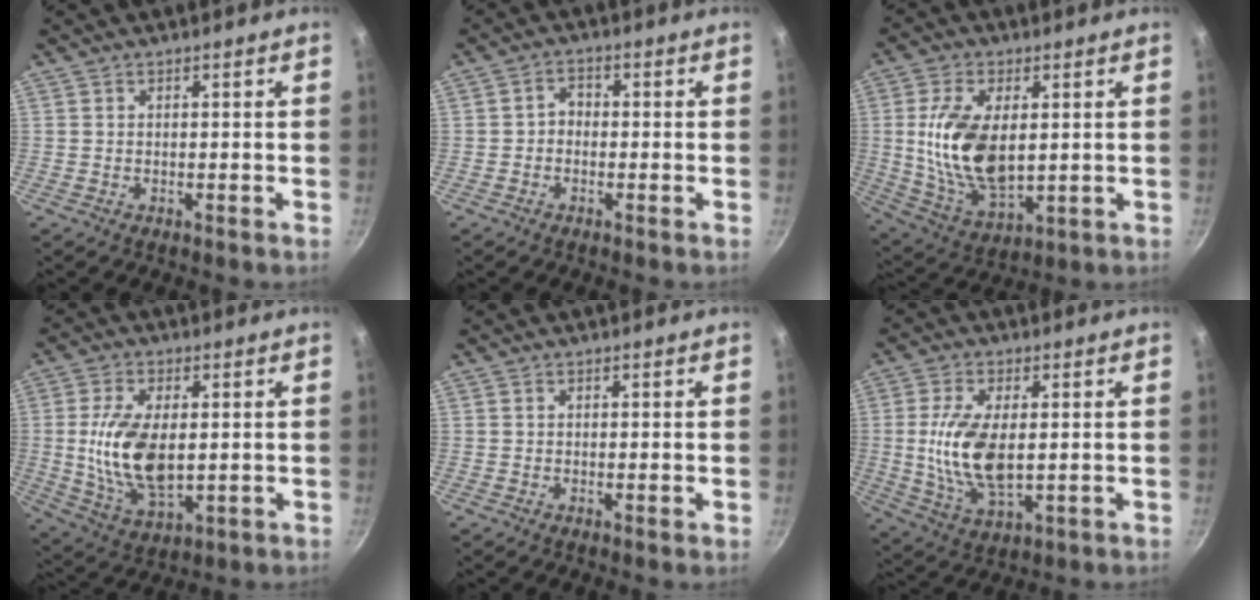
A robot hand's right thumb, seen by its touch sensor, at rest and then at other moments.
{"total": 2.6, "force": [-0.7, 2.0, 1.4], "torque": [-0.014, 0.014, -0.019]}
{"total": 15.8, "force": [1.7, 8.6, 13.1], "torque": [-0.240, -0.013, 0.042]}
{"total": 14.0, "force": [0.6, 7.6, 11.8], "torque": [-0.220, -0.007, 0.018]}
{"total": 0.7, "force": [-0.1, 0.1, 0.7], "torque": [-0.012, -0.001, -0.004]}
{"total": 12.6, "force": [0.5, 6.3, 10.9], "torque": [-0.213, -0.010, 0.013]}